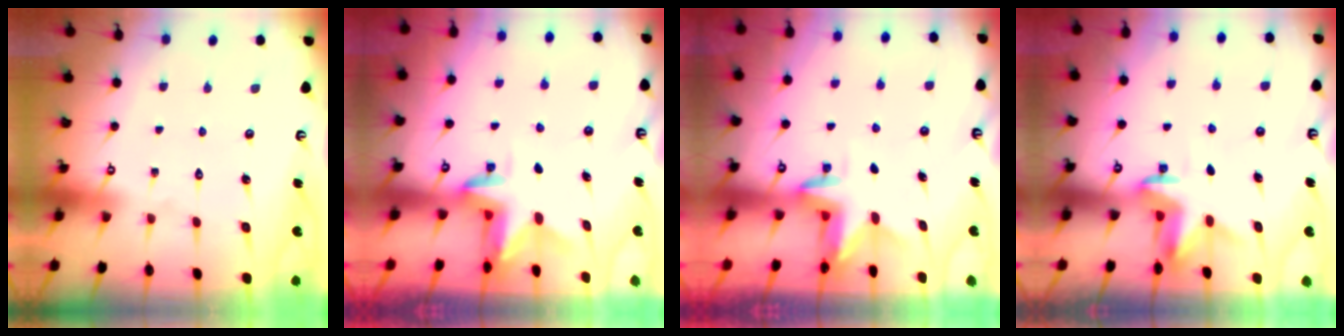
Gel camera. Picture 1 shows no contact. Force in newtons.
{"total": 3.1, "press": 3.1, "slide": 0.2}
{"total": 3.2, "press": 3.2, "slide": 0.3}
{"total": 3.5, "press": 3.5, "slide": 0.3}